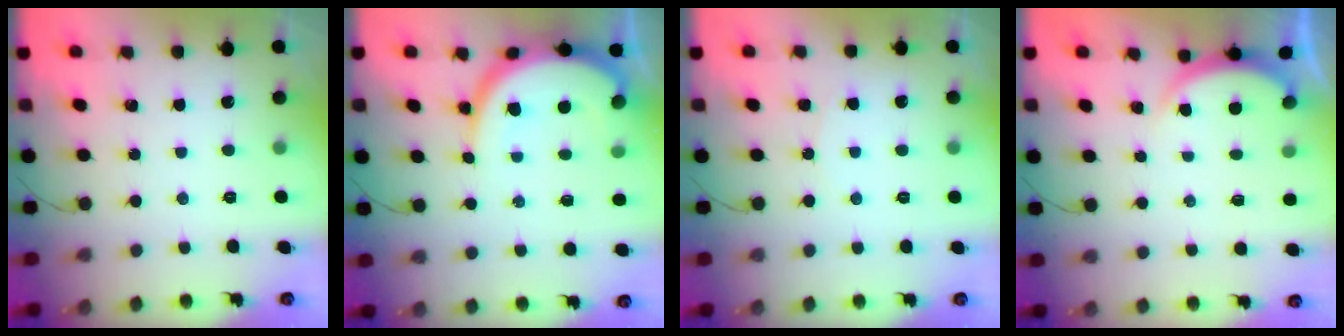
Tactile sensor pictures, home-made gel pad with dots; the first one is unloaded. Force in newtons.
{"total": 11.0, "press": 11.0, "slide": 0.9}
{"total": 4.1, "press": 4.1, "slide": 0.5}
{"total": 2.5, "press": 2.5, "slide": 0.5}